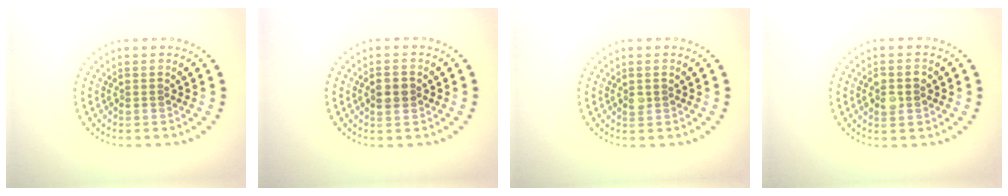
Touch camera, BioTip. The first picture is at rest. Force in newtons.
{"total": 2.0, "press": 1.9, "slide": 0.4}
{"total": 0.6, "press": 0.5, "slide": 0.3}
{"total": 2.8, "press": 2.8, "slide": 0.1}